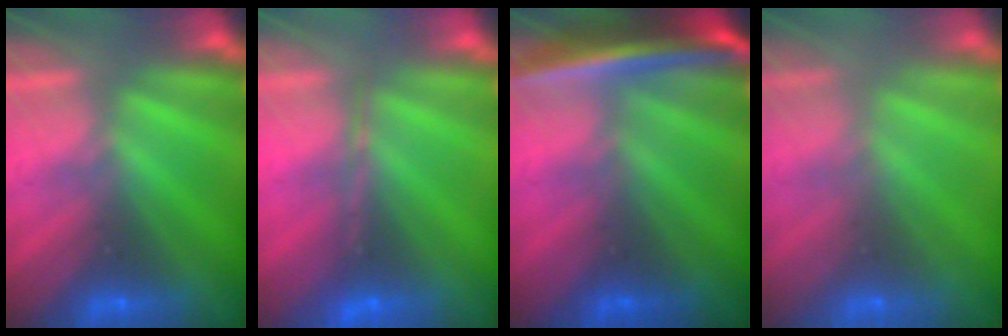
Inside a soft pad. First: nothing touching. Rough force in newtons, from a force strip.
{"total": 1.7}
{"total": 5.9}
{"total": 8.5}